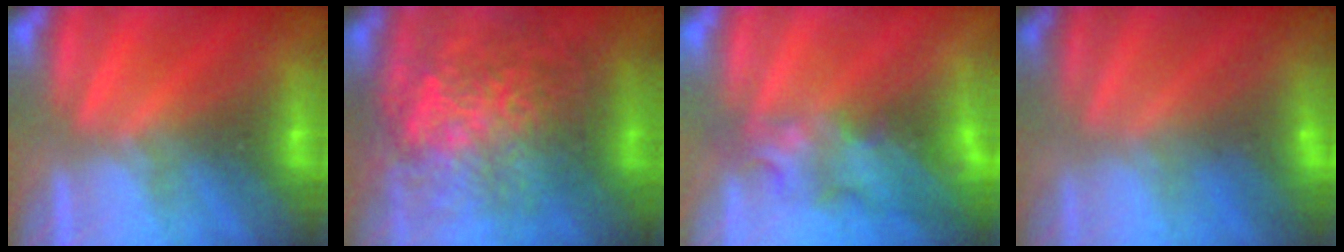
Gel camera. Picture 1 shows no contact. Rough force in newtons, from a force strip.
{"total": 8.6}
{"total": 3.7}
{"total": 2.5}